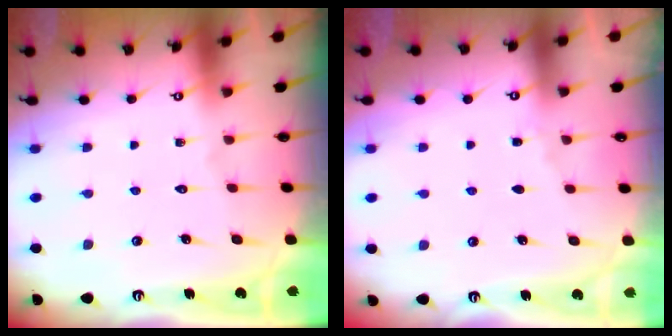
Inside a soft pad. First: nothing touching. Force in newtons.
{"total": 3.3, "press": 3.3, "slide": 0.4}